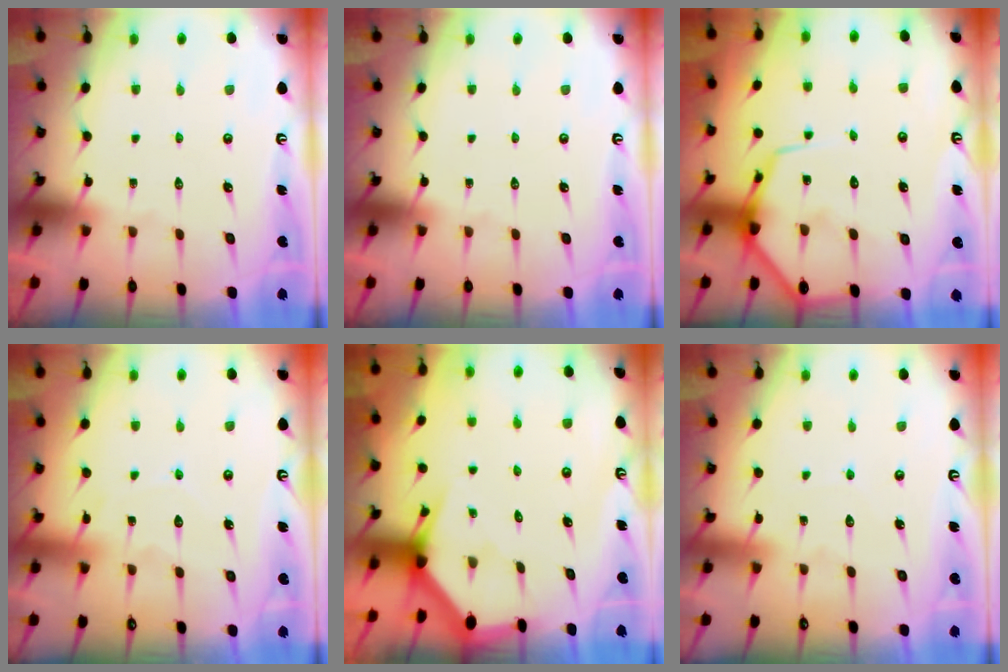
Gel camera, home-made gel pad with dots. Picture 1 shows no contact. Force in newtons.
{"total": 0.0}
{"total": 9.2, "press": 9.1, "slide": 1.0}
{"total": 5.9, "press": 5.8, "slide": 0.5}
{"total": 2.9, "press": 2.9, "slide": 0.2}
{"total": 2.5, "press": 2.5, "slide": 0.3}